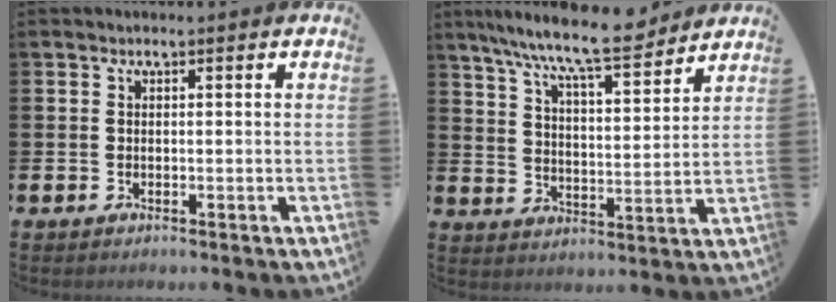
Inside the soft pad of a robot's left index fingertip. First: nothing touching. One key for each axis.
{"total": 9.8, "fx": 9.0, "fy": 0.7, "fz": 3.9, "tx": -0.104, "ty": -0.050, "tz": 0.157}